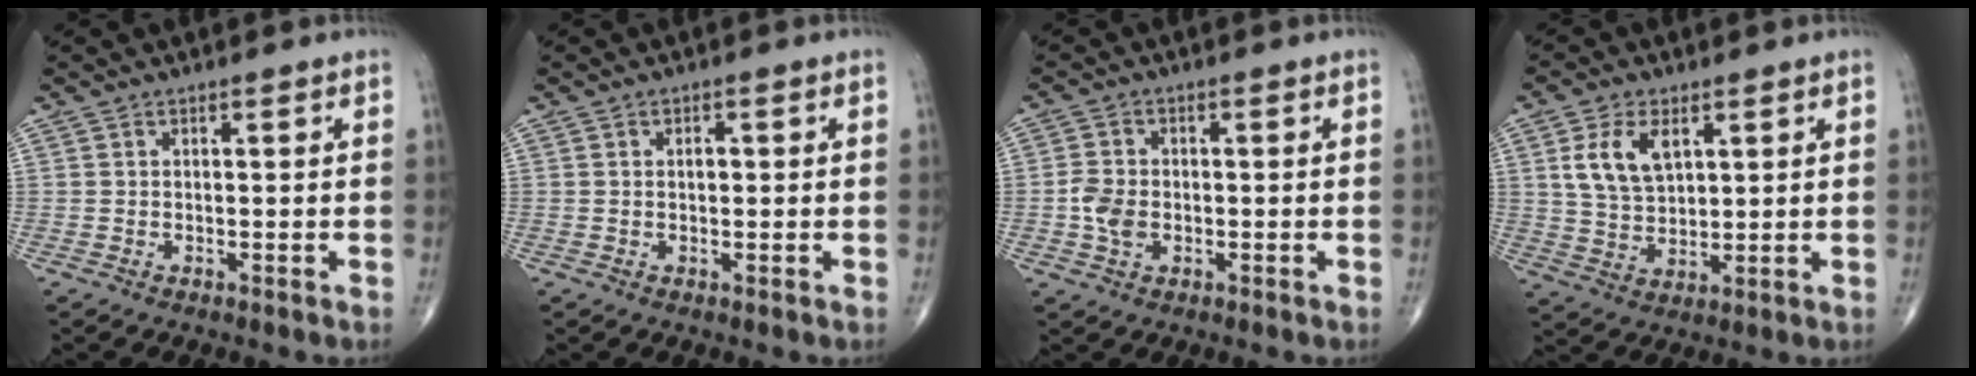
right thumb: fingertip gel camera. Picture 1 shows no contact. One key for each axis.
{"total": 1.5, "fx": 0.2, "fy": 0.9, "fz": 1.2, "tx": -0.018, "ty": 0.002, "tz": 0.001}
{"total": 4.5, "fx": -0.9, "fy": 3.2, "fz": 3.0, "tx": -0.058, "ty": 0.006, "tz": -0.018}
{"total": 8.9, "fx": 3.3, "fy": 5.3, "fz": 6.3, "tx": -0.110, "ty": -0.011, "tz": 0.067}